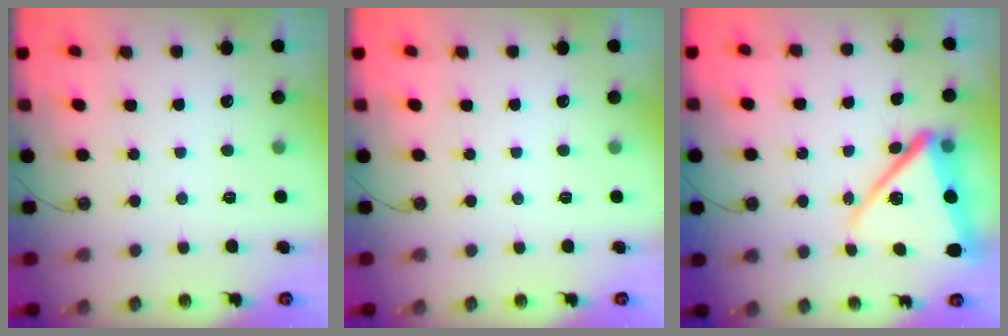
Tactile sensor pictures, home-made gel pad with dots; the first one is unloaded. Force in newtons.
{"total": 0.0}
{"total": 15.3, "press": 15.3, "slide": 1.5}